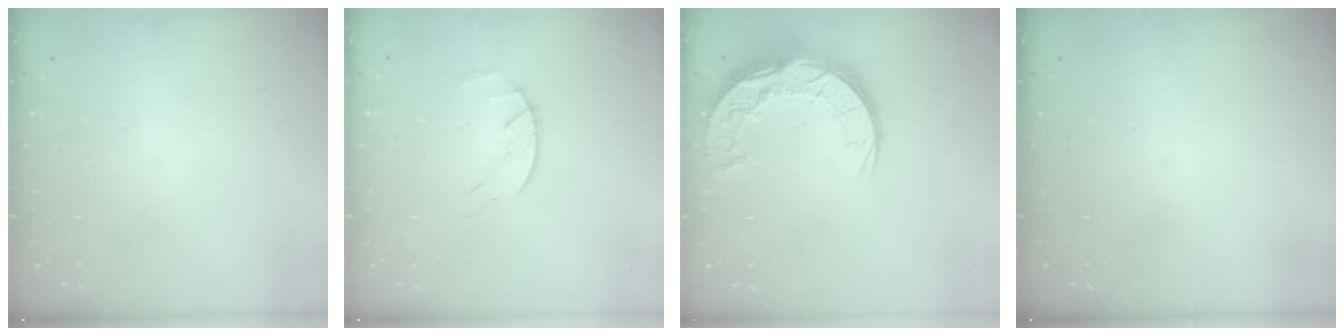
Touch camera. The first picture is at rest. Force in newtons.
{"total": 2.2, "press": 2.2, "slide": 0.4}
{"total": 15.1, "press": 15.1, "slide": 1.2}
{"total": 0.0}